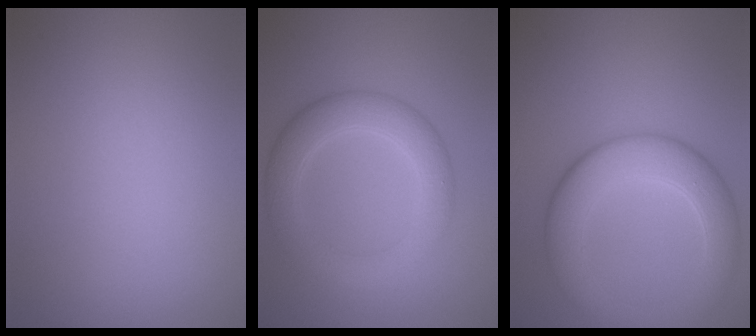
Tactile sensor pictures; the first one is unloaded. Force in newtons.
{"total": 4.9, "press": 4.9, "slide": 0.1}
{"total": 6.9, "press": 6.9, "slide": 0.4}